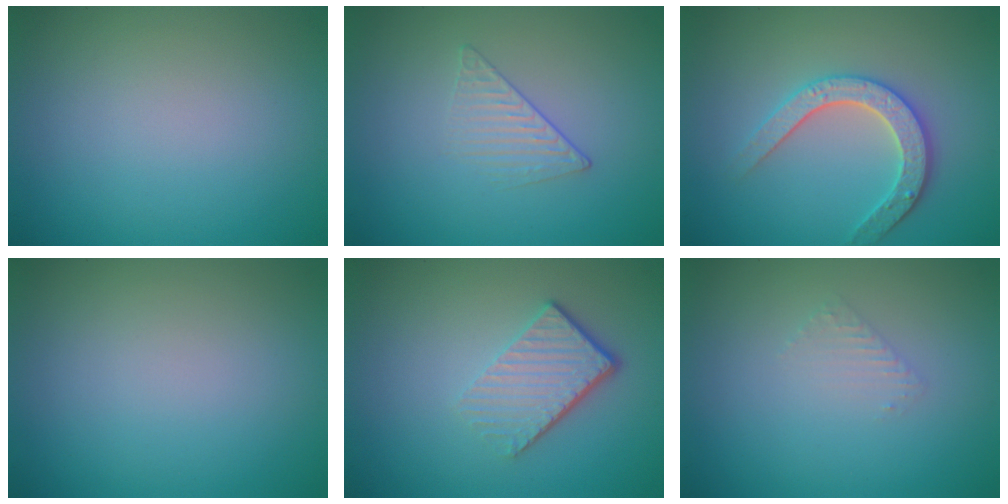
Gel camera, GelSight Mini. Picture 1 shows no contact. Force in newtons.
{"total": 1.5, "press": 0.7, "slide": 1.3}
{"total": 3.3, "press": 3.1, "slide": 1.2}
{"total": 0.0}
{"total": 4.1, "press": 2.8, "slide": 3.0}
{"total": 0.9, "press": 0.9, "slide": 0.2}